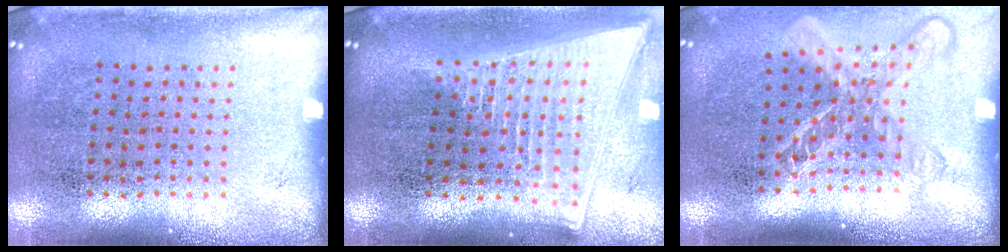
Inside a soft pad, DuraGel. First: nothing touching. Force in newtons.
{"total": 2.1, "press": 1.7, "slide": 1.1}
{"total": 1.7, "press": 1.3, "slide": 1.1}